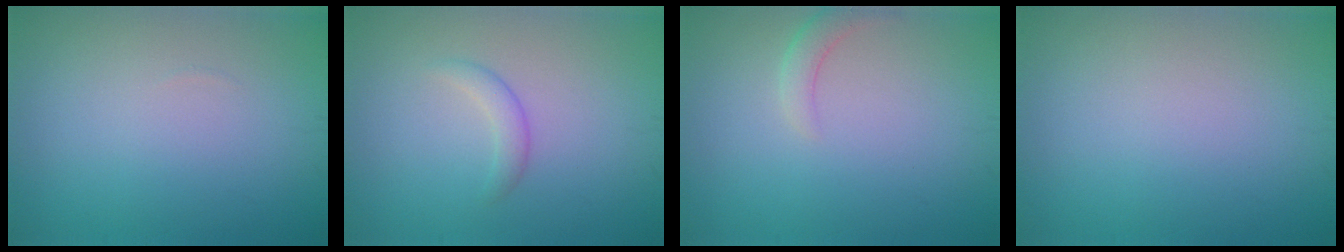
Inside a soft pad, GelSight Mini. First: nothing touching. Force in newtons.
{"total": 1.4, "press": 1.4, "slide": 0.0}
{"total": 1.6, "press": 1.6, "slide": 0.3}
{"total": 0.0}